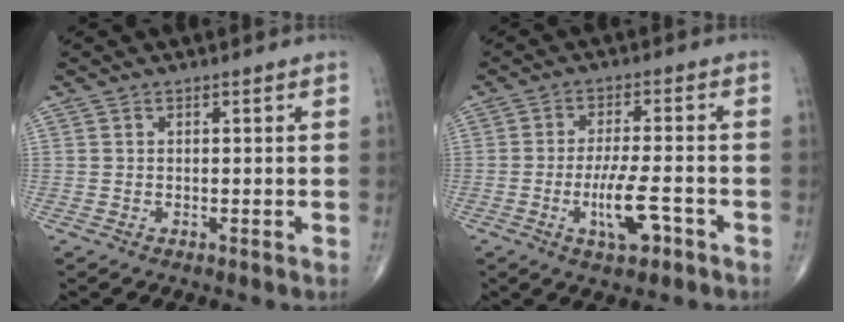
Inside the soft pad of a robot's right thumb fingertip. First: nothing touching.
{"total": 7.8, "force": [-3.1, 2.2, 6.8], "torque": [-0.122, 0.010, -0.051]}